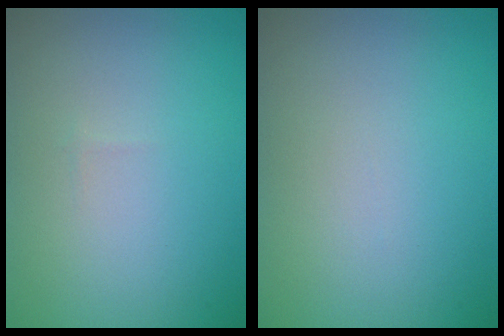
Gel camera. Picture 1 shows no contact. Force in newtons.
{"total": 0.0}